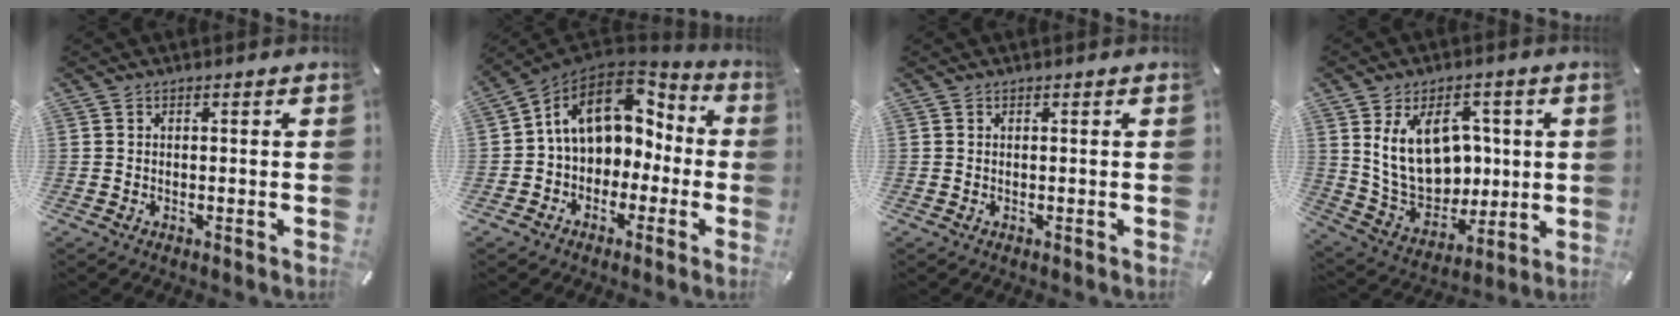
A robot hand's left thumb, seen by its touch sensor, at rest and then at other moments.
{"total": 13.2, "force": [2.9, 10.2, 7.8], "torque": [-0.131, 0.000, 0.054]}
{"total": 0.0}
{"total": 17.2, "force": [3.8, 12.4, 11.2], "torque": [-0.202, -0.009, 0.078]}